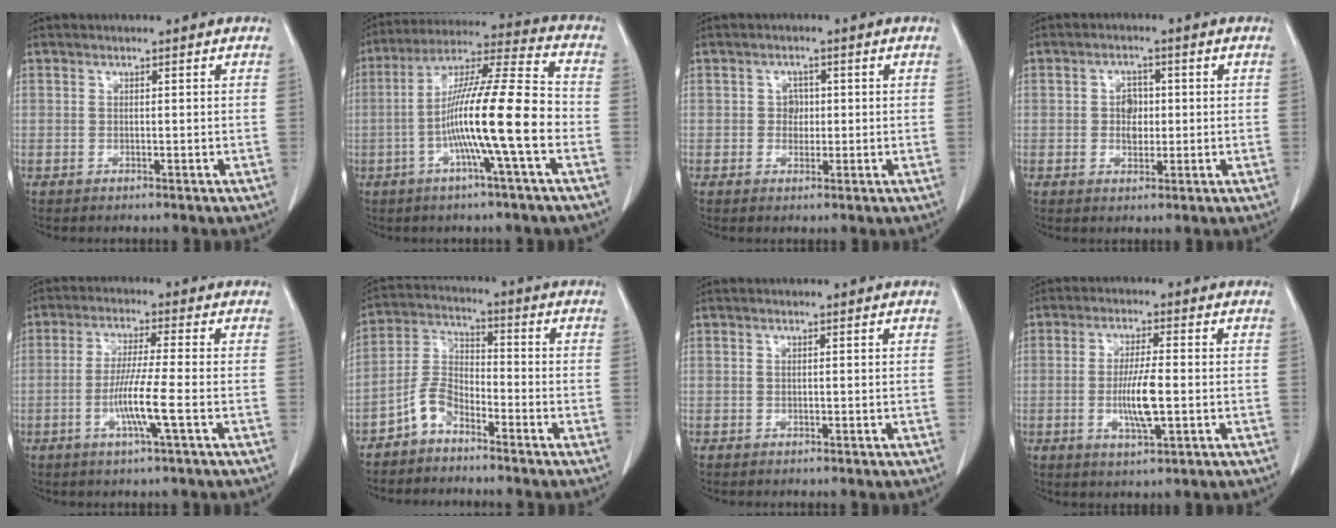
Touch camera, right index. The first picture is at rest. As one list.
[{"total": 15.5, "force": [-3.8, -0.3, 15.0], "torque": [-0.264, 0.008, -0.078]}, {"total": 2.2, "force": [0.1, 1.9, 1.1], "torque": [-0.013, 0.004, 0.001]}, {"total": 3.8, "force": [-0.1, 2.0, 3.2], "torque": [-0.061, 0.004, -0.001]}, {"total": 7.0, "force": [-2.1, -0.7, 6.7], "torque": [-0.129, -0.009, -0.043]}, {"total": 5.6, "force": [-4.0, 2.8, 2.8], "torque": [-0.061, 0.008, -0.084]}, {"total": 0.0}, {"total": 6.9, "force": [-1.1, 0.9, 6.7], "torque": [-0.129, -0.008, -0.020]}]